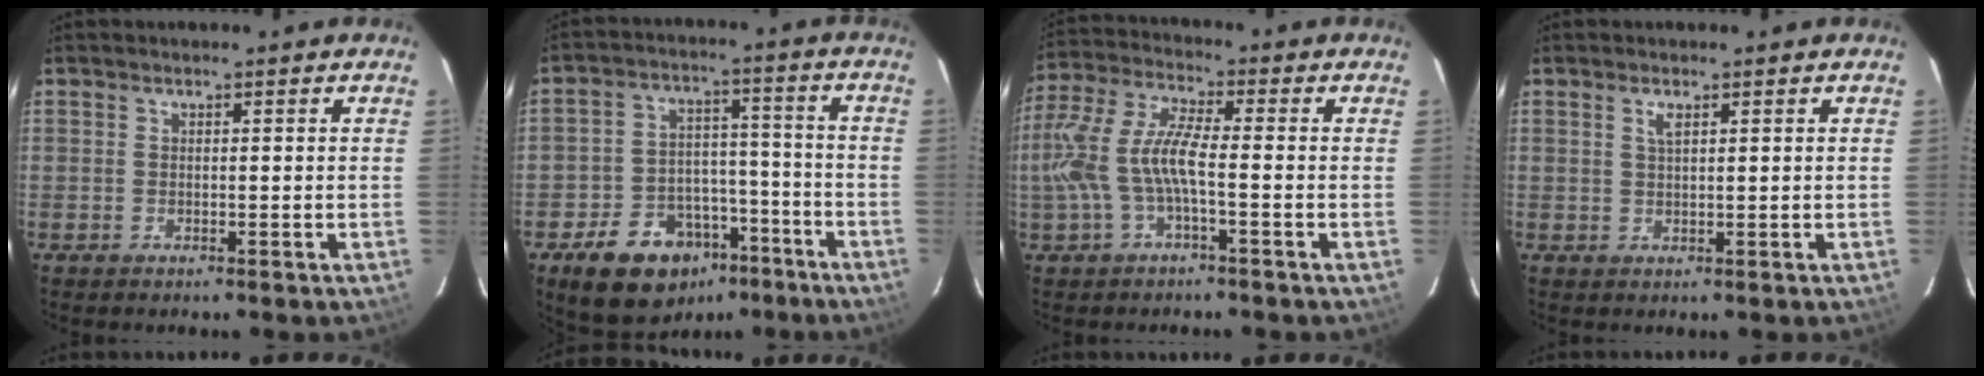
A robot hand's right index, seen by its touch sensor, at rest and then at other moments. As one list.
[{"total": 15.3, "force": [-9.4, 10.1, 6.5], "torque": [-0.137, 0.030, -0.125]}, {"total": 11.3, "force": [-2.7, 2.8, 10.6], "torque": [-0.230, 0.002, -0.049]}, {"total": 1.6, "force": [0.8, 0.5, 1.2], "torque": [-0.024, 0.002, 0.014]}]